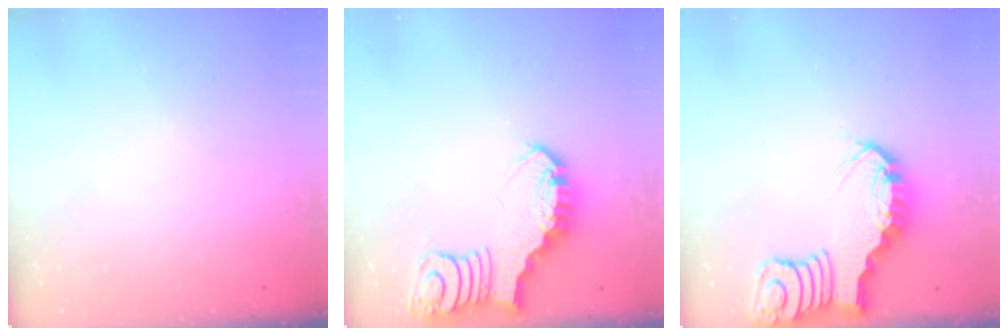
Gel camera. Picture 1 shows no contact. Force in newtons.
{"total": 3.6, "press": 3.5, "slide": 0.6}
{"total": 2.8, "press": 2.8, "slide": 0.4}